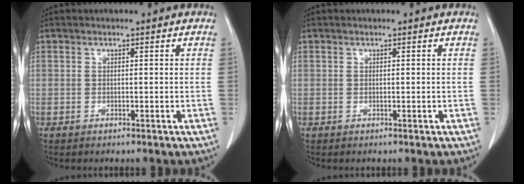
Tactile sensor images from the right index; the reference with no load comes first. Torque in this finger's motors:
{"motor_torque": [0.01, -0.01, 0.00, 0.01]}